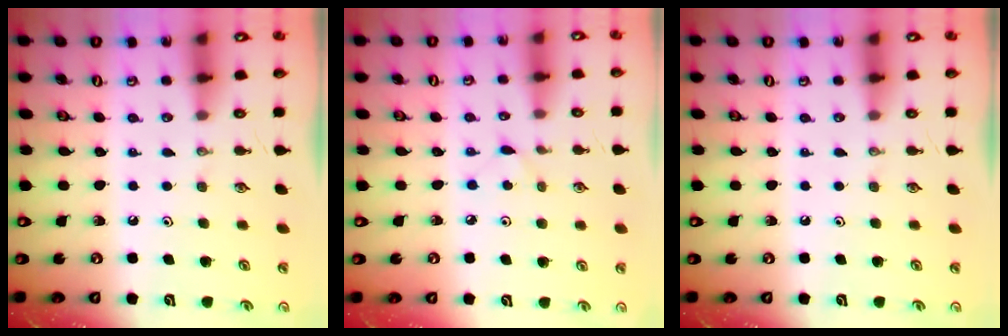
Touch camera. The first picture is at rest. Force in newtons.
{"total": 2.7, "press": 2.7, "slide": 0.4}
{"total": 0.0}